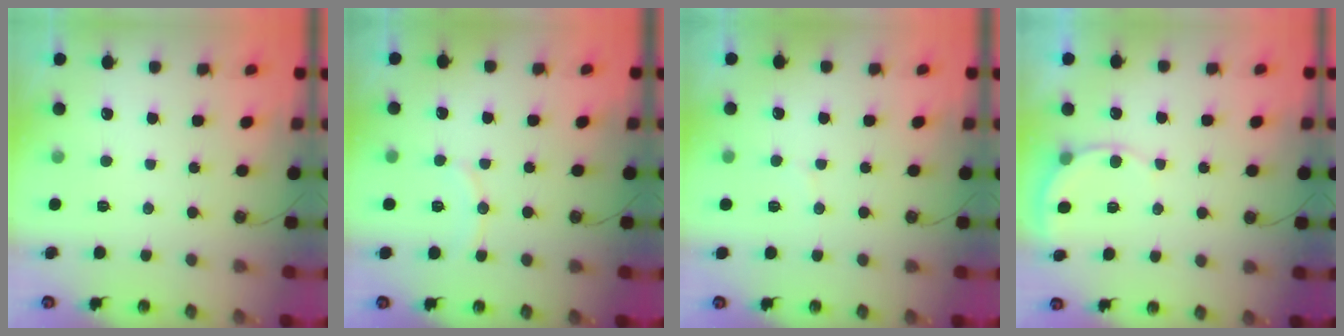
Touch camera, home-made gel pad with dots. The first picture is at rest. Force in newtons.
{"total": 6.3, "press": 6.2, "slide": 0.8}
{"total": 3.2, "press": 3.2, "slide": 0.2}
{"total": 4.6, "press": 4.6, "slide": 0.4}